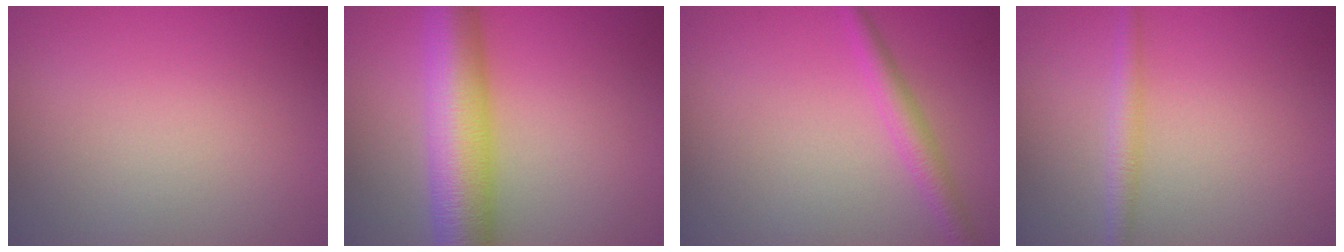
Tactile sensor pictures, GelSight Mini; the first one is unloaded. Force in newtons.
{"total": 9.3, "press": 9.3, "slide": 0.2}
{"total": 2.2, "press": 2.2, "slide": 0.0}
{"total": 2.0, "press": 2.0, "slide": 0.1}